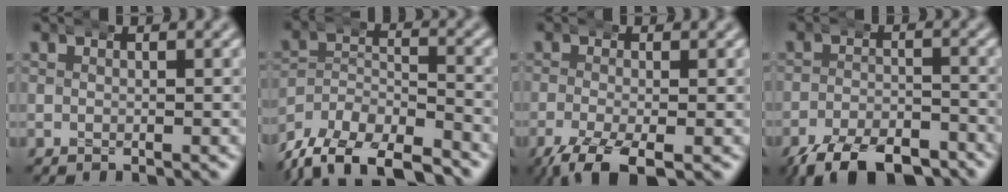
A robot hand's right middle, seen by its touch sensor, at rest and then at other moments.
{"total": 10.7, "force": [-8.4, 5.8, 3.4], "torque": [-0.062, -0.032, -0.142]}
{"total": 5.3, "force": [-3.8, 1.7, 3.3], "torque": [-0.066, -0.026, -0.048]}
{"total": 8.5, "force": [-7.2, 2.7, 3.4], "torque": [-0.041, -0.019, -0.113]}